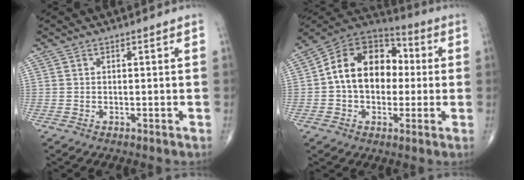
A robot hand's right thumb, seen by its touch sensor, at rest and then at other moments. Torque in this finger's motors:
{"motor_torque": [0.61, 1.01, 0.38, 0.02, 0.16]}